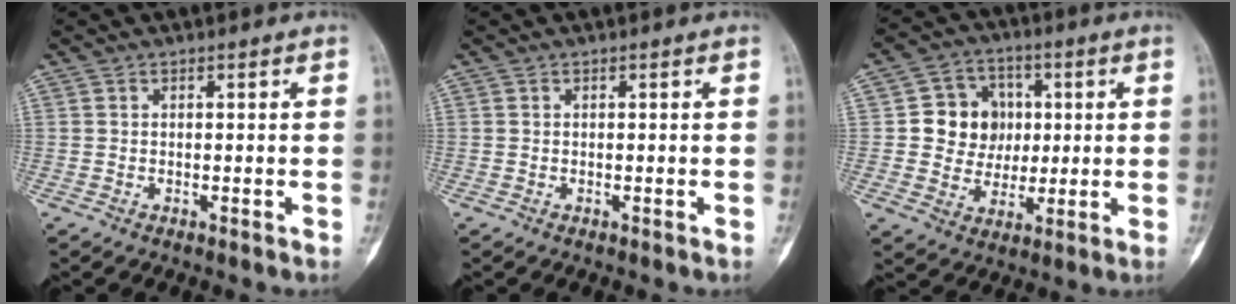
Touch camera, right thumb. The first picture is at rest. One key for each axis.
{"total": 0.0}
{"total": 10.7, "fx": 1.3, "fy": 9.7, "fz": 4.2, "tx": -0.012, "ty": 0.007, "tz": 0.024}